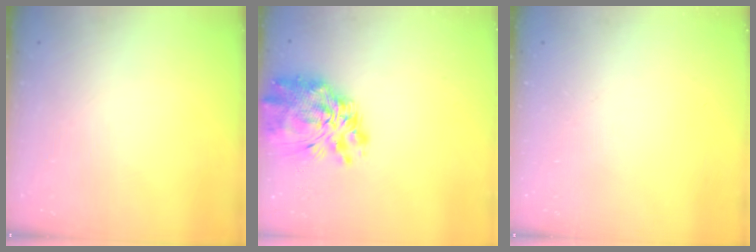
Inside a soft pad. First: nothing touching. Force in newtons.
{"total": 15.3, "press": 14.2, "slide": 5.7}
{"total": 0.0}